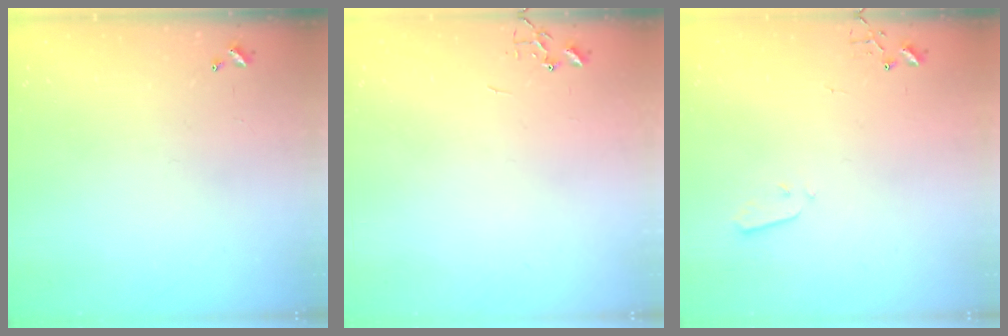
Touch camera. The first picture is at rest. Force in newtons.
{"total": 0.0}
{"total": 3.2, "press": 3.2, "slide": 0.1}